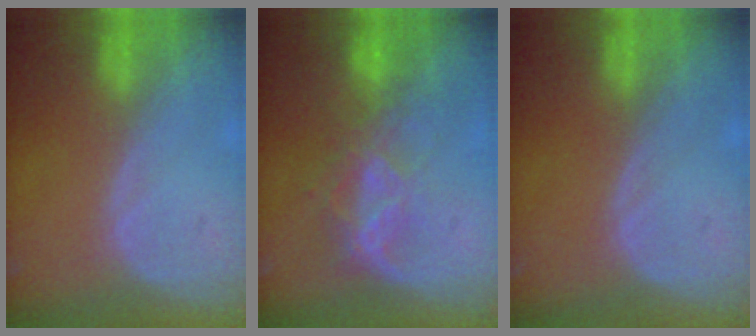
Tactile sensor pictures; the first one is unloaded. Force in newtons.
{"total": 6.5, "press": 5.9, "slide": 2.7}
{"total": 0.0}